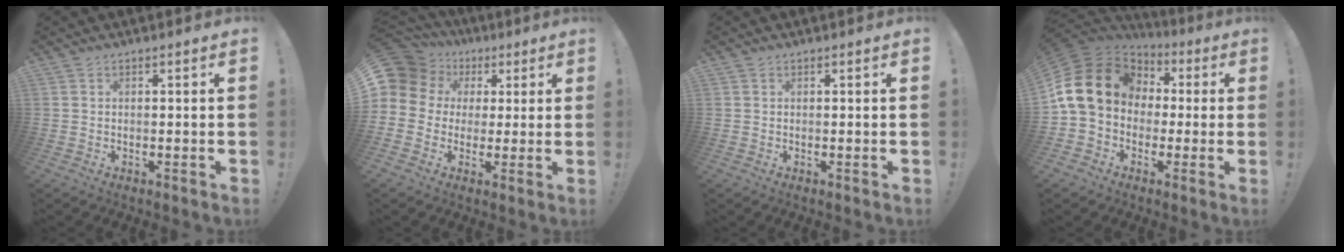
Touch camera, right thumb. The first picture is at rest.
{"total": 9.7, "force": [2.5, 8.6, 3.9], "torque": [-0.074, -0.015, 0.053]}
{"total": 0.0}
{"total": 18.3, "force": [2.7, 14.2, 11.2], "torque": [-0.198, 0.007, 0.061]}